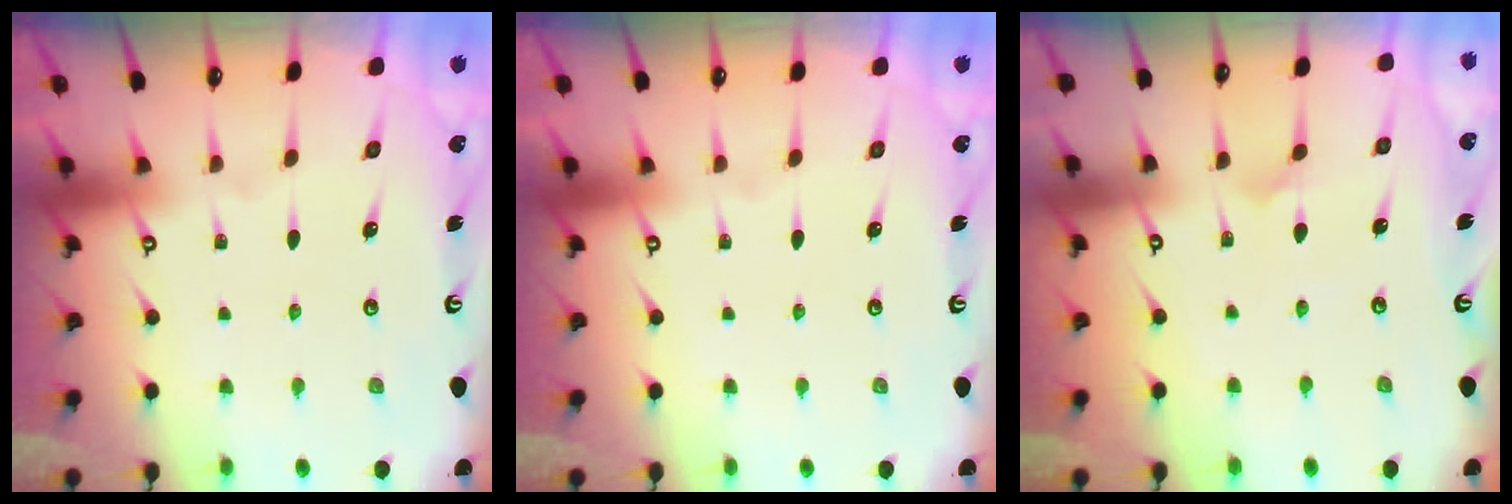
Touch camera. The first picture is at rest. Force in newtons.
{"total": 0.0}
{"total": 3.3, "press": 3.3, "slide": 0.5}